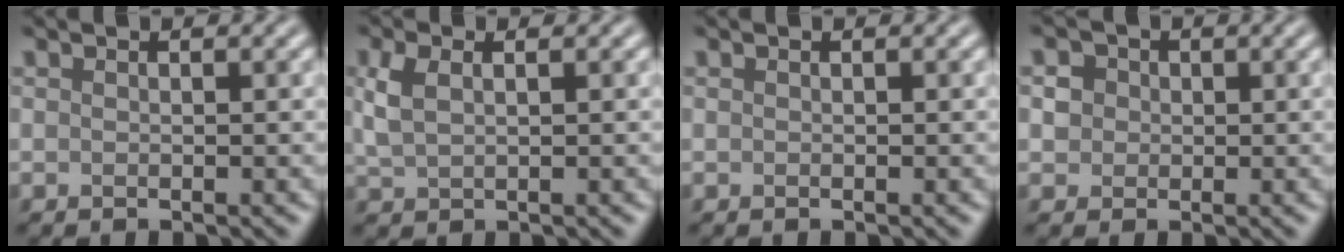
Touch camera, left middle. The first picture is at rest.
{"total": 2.7, "force": [0.9, 1.5, 2.0], "torque": [-0.052, 0.005, 0.021]}
{"total": 0.0}
{"total": 2.5, "force": [0.7, 2.2, 0.9], "torque": [-0.015, 0.007, 0.011]}